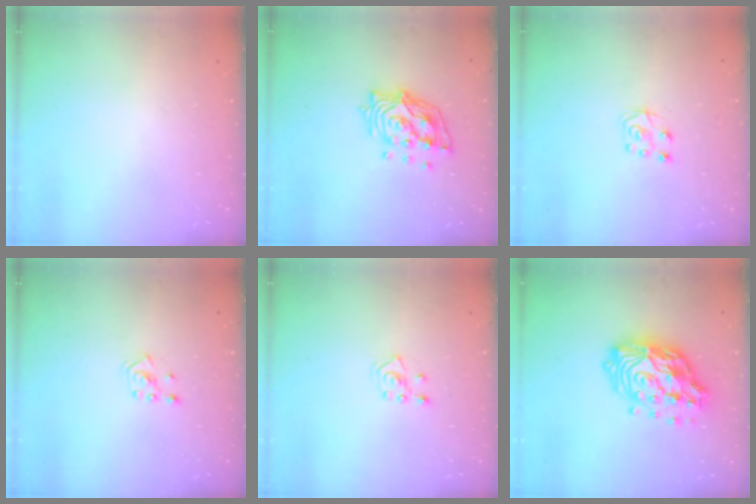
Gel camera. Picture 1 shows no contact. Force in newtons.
{"total": 14.0, "press": 13.9, "slide": 1.3}
{"total": 6.1, "press": 6.1, "slide": 0.5}
{"total": 2.8, "press": 2.7, "slide": 0.7}
{"total": 3.0, "press": 2.9, "slide": 0.7}
{"total": 18.7, "press": 18.6, "slide": 1.5}